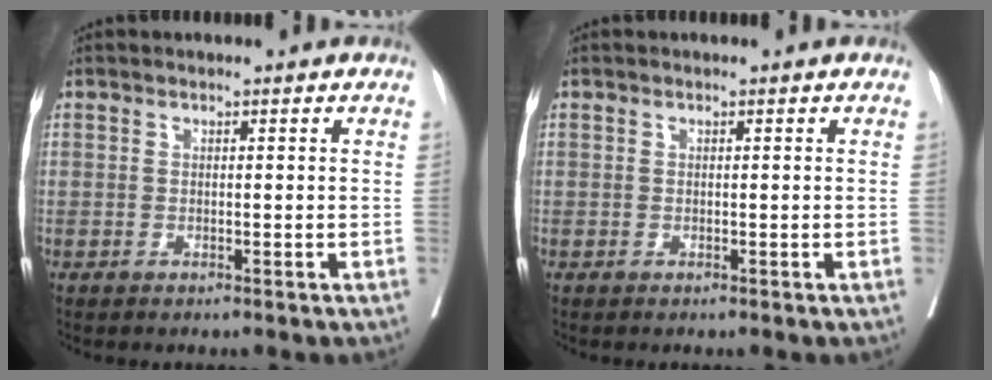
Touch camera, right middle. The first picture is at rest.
{"total": 0.0}